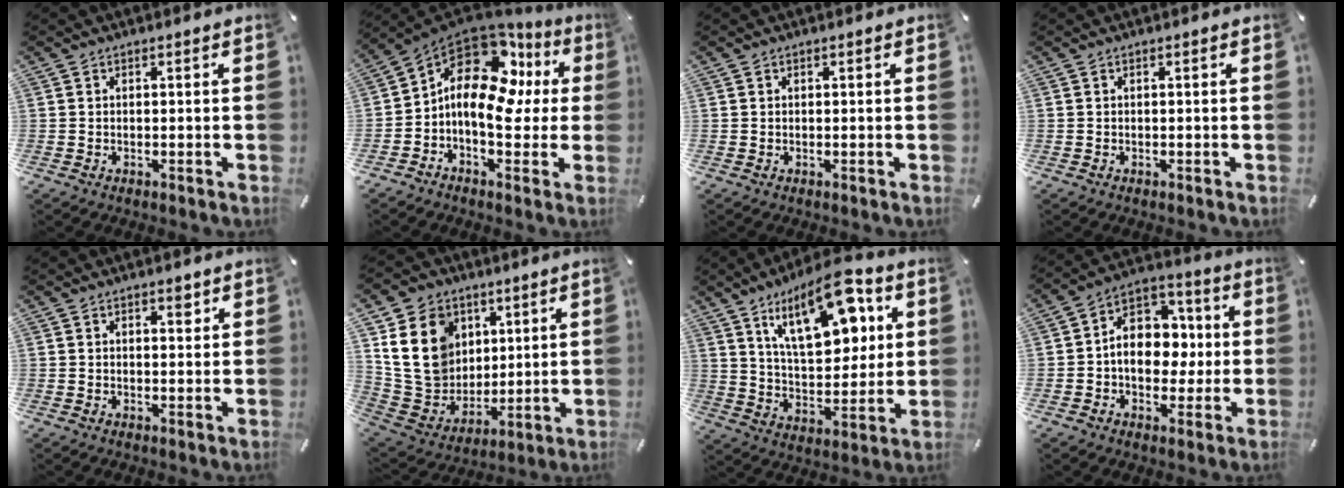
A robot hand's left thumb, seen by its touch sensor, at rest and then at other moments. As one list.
[{"total": 14.5, "force": [2.8, 9.3, 10.7], "torque": [-0.187, -0.022, 0.038]}, {"total": 0.0}, {"total": 0.0}, {"total": 1.9, "force": [1.2, 1.0, 1.1], "torque": [-0.007, -0.005, 0.017]}, {"total": 17.9, "force": [5.5, 14.9, 8.1], "torque": [-0.165, -0.021, 0.112]}, {"total": 19.7, "force": [10.2, 9.4, 14.0], "torque": [-0.220, -0.042, 0.168]}, {"total": 11.6, "force": [-0.8, 9.6, 6.4], "torque": [-0.097, 0.002, -0.012]}]